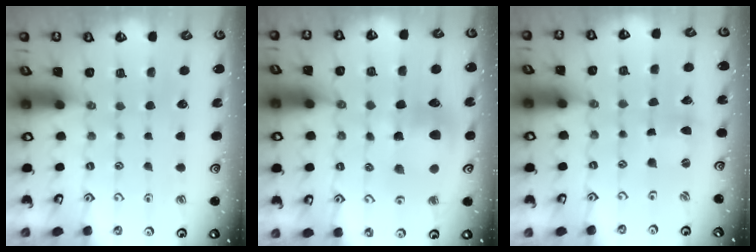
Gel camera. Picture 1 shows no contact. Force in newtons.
{"total": 10.6, "press": 10.6, "slide": 1.2}
{"total": 1.7, "press": 1.7, "slide": 0.3}